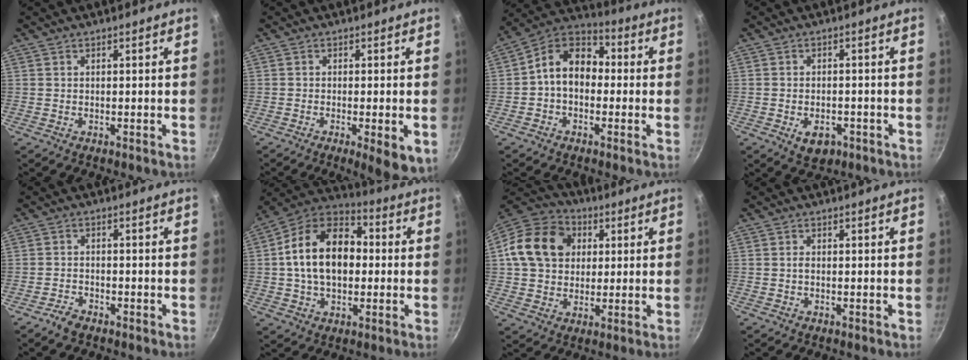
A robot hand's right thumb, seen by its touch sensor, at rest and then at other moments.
{"total": 6.9, "force": [-2.2, 1.6, 6.3], "torque": [-0.084, -0.004, -0.027]}
{"total": 11.3, "force": [-0.3, 8.2, 7.7], "torque": [-0.093, 0.041, -0.031]}
{"total": 5.3, "force": [-2.3, 3.4, 3.3], "torque": [-0.039, 0.011, -0.025]}
{"total": 2.8, "force": [-2.3, 1.1, 1.2], "torque": [-0.026, 0.021, -0.044]}
{"total": 17.8, "force": [0.7, 12.0, 13.1], "torque": [-0.193, 0.033, -0.004]}
{"total": 16.0, "force": [3.4, 12.9, 9.0], "torque": [-0.146, 0.022, 0.045]}
{"total": 0.6, "force": [-0.2, 0.3, 0.5], "torque": [-0.010, 0.004, -0.004]}